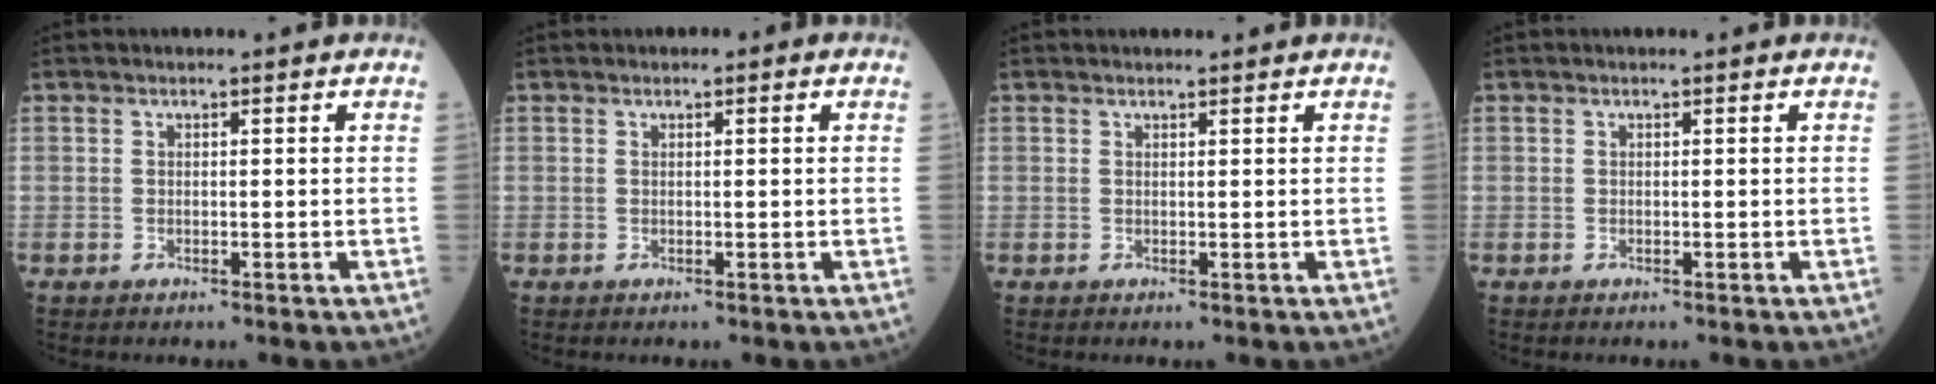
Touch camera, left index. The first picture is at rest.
{"total": 0.5, "force": [0.1, 0.4, 0.4], "torque": [-0.006, 0.005, -0.002]}
{"total": 0.9, "force": [0.9, 0.1, 0.1], "torque": [-0.008, 0.003, 0.013]}
{"total": 0.0}